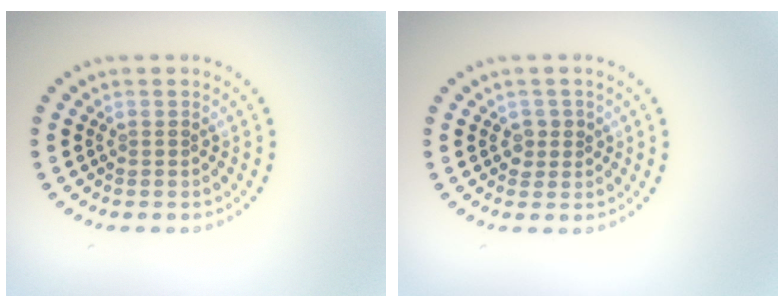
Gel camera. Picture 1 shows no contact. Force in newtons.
{"total": 1.4, "press": 1.3, "slide": 0.6}